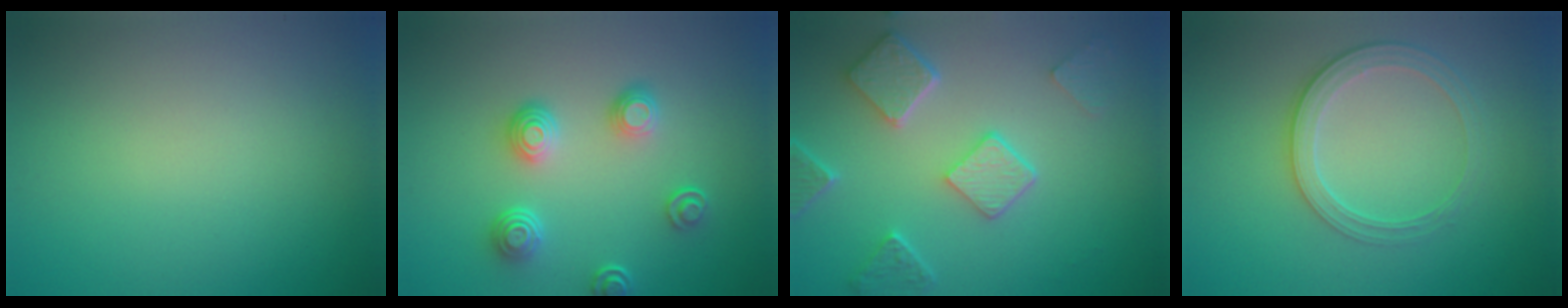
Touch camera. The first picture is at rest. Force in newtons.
{"total": 3.5, "press": 2.8, "slide": 2.2}
{"total": 4.9, "press": 3.8, "slide": 3.0}
{"total": 3.0, "press": 2.6, "slide": 1.4}